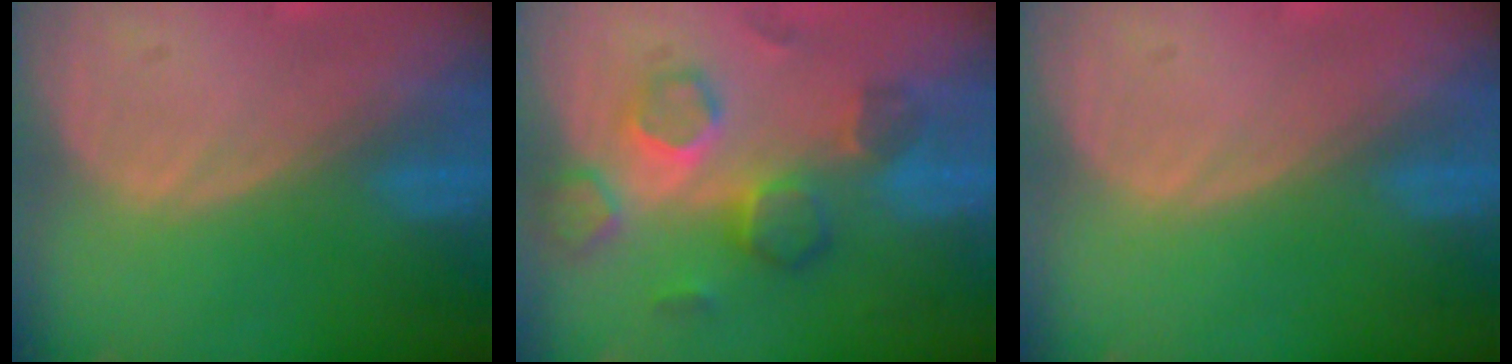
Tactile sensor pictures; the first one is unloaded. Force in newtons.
{"total": 7.9, "press": 7.7, "slide": 2.1}
{"total": 0.0}